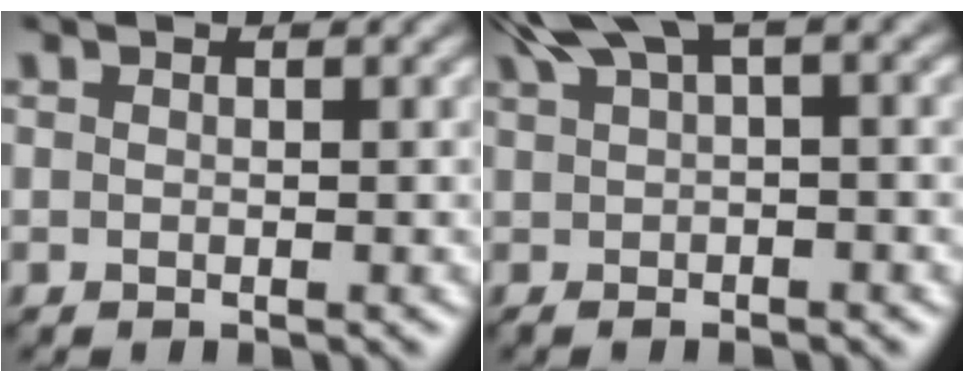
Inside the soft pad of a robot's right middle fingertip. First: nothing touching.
{"total": 5.9, "force": [2.1, 1.6, 5.3], "torque": [-0.093, 0.014, 0.035]}